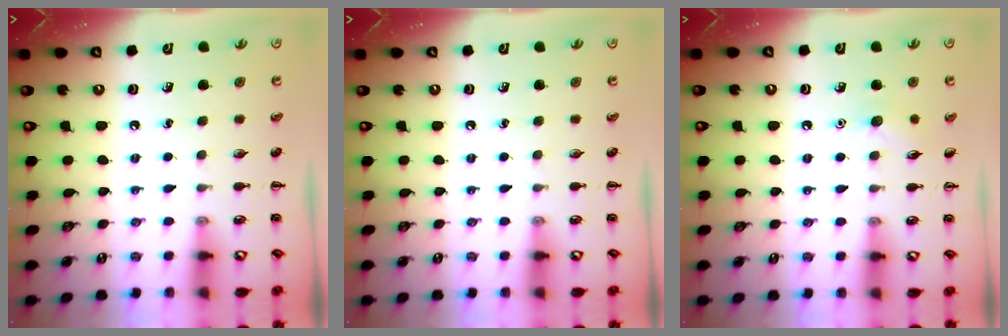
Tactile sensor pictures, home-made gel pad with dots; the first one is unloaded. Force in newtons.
{"total": 0.0}
{"total": 5.8, "press": 5.6, "slide": 1.6}